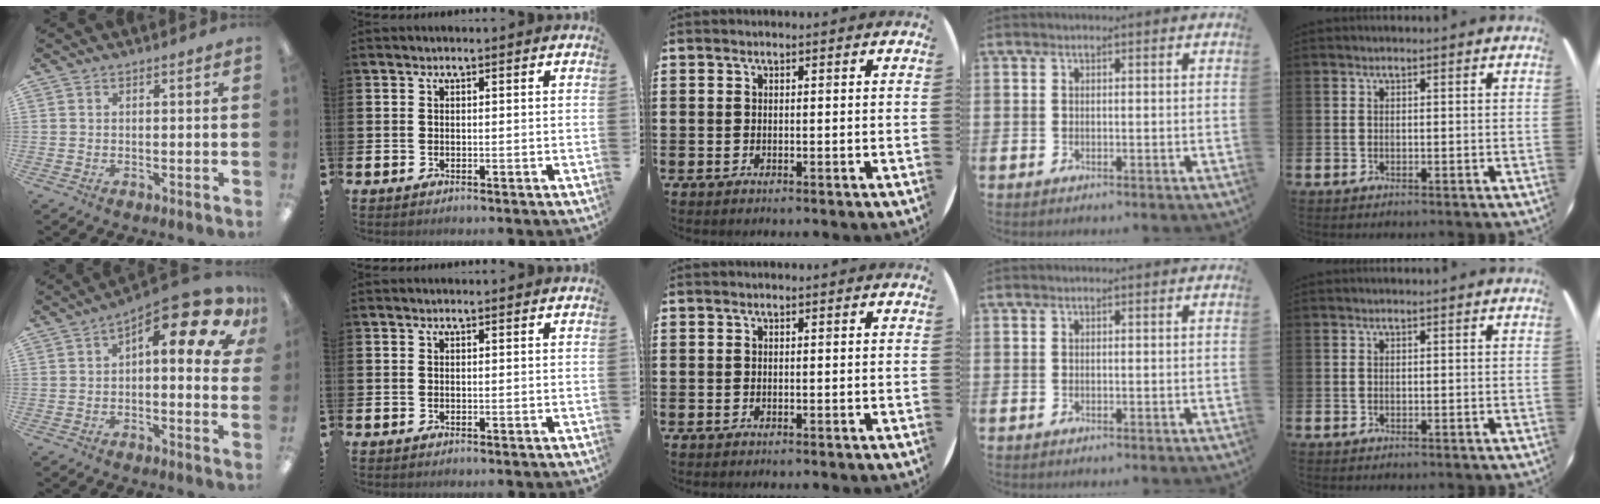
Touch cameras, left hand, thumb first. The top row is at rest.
{"thumb": {"total": 14.8, "force": [7.4, 5.2, 11.8], "torque": [-0.160, -0.052, 0.116]}}